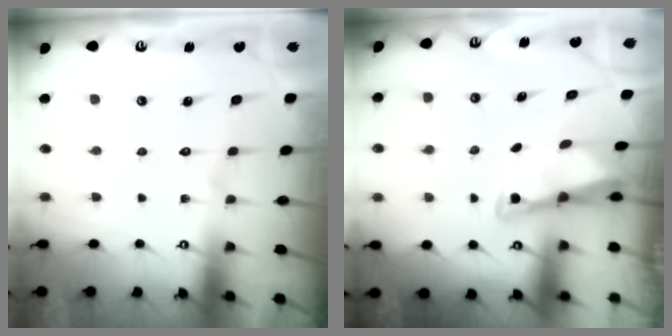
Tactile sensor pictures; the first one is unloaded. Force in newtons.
{"total": 3.0, "press": 3.0, "slide": 0.2}